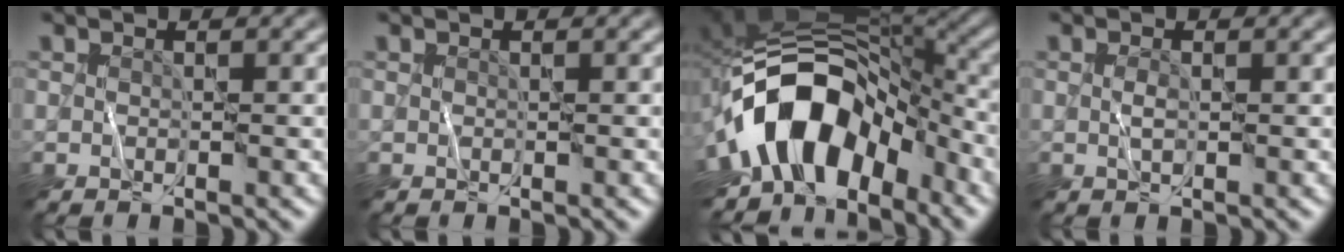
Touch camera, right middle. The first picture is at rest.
{"total": 0.0}
{"total": 12.3, "force": [-5.2, 7.6, 8.1], "torque": [-0.125, 0.009, -0.096]}
{"total": 0.9, "force": [0.0, 0.3, 0.9], "torque": [-0.019, 0.000, -0.002]}